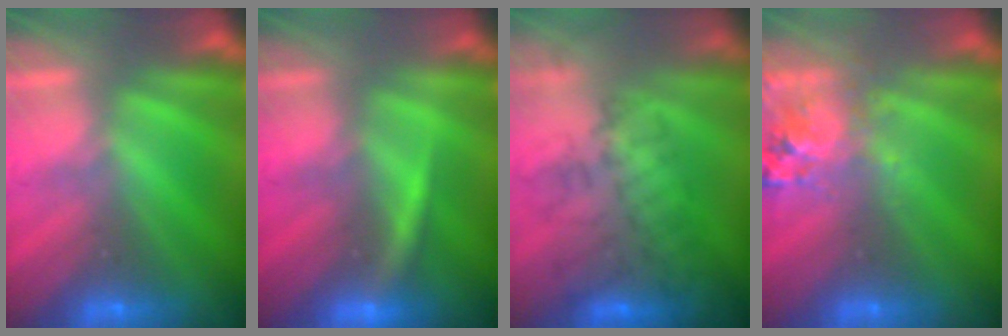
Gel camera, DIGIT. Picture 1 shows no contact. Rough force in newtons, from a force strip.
{"total": 3.0}
{"total": 4.7}
{"total": 2.9}